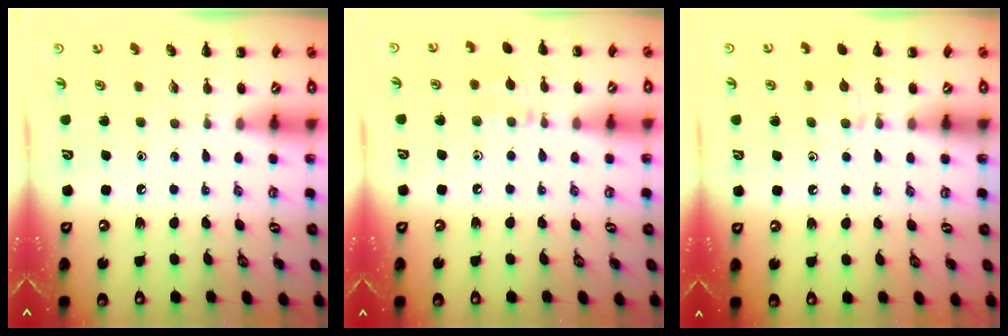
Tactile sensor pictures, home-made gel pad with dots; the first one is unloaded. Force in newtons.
{"total": 6.6, "press": 6.2, "slide": 2.0}
{"total": 6.6, "press": 6.3, "slide": 2.1}